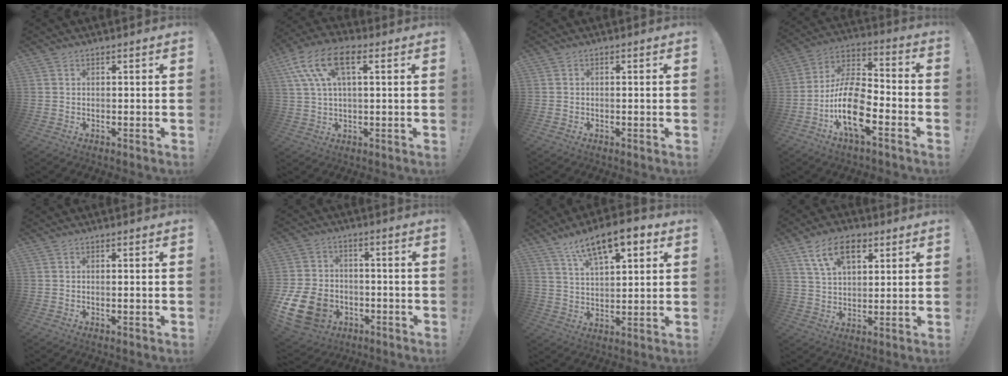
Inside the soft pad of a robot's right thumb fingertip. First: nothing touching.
{"total": 13.5, "force": [5.3, 6.6, 10.5], "torque": [-0.207, 0.000, 0.097]}
{"total": 0.7, "force": [-0.4, 0.5, -0.1], "torque": [-0.005, 0.006, -0.005]}
{"total": 18.3, "force": [-7.4, 8.7, 14.4], "torque": [-0.277, 0.043, -0.119]}
{"total": 0.9, "force": [-0.1, -0.3, 0.8], "torque": [-0.015, 0.000, -0.003]}
{"total": 16.4, "force": [-5.7, 12.7, 8.8], "torque": [-0.173, 0.044, -0.087]}
{"total": 13.2, "force": [8.0, 5.2, 9.1], "torque": [-0.147, -0.038, 0.140]}
{"total": 12.5, "force": [6.3, 7.4, 7.9], "torque": [-0.126, -0.006, 0.117]}